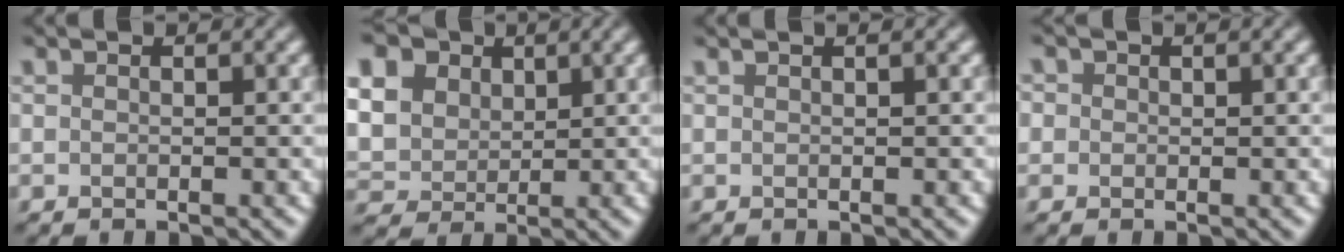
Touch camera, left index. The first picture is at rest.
{"total": 16.1, "force": [6.9, 12.5, 7.5], "torque": [-0.203, 0.034, 0.112]}
{"total": 0.8, "force": [0.5, 0.0, 0.6], "torque": [-0.013, 0.007, 0.008]}
{"total": 1.3, "force": [0.4, 1.2, 0.5], "torque": [-0.003, 0.010, -0.005]}